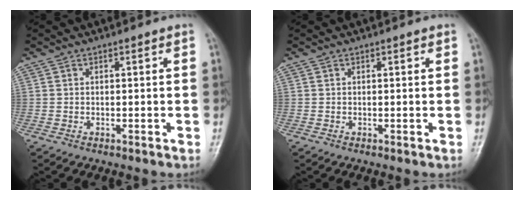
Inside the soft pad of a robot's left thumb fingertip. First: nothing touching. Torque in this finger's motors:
{"motor_torque": [-0.19, 0.28, -0.11, 0.07, 0.00]}